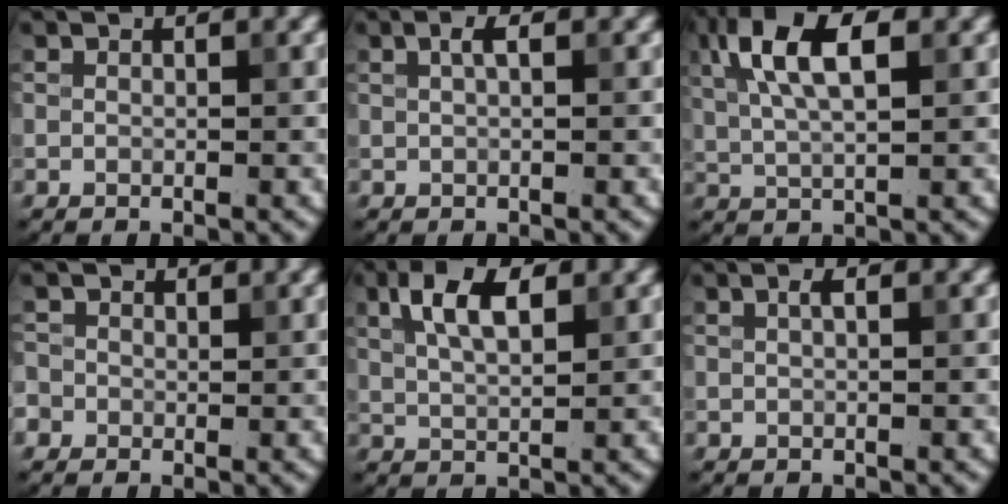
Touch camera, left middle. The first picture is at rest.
{"total": 1.2, "force": [0.4, 0.3, 1.0], "torque": [-0.020, 0.004, 0.007]}
{"total": 7.3, "force": [2.5, 2.9, 6.2], "torque": [-0.122, 0.020, 0.039]}
{"total": 1.8, "force": [0.2, 1.8, 0.4], "torque": [-0.001, 0.009, -0.006]}
{"total": 4.9, "force": [2.1, 2.2, 3.9], "torque": [-0.077, 0.008, 0.036]}
{"total": 0.8, "force": [0.3, 0.2, 0.7], "torque": [-0.013, 0.004, 0.006]}